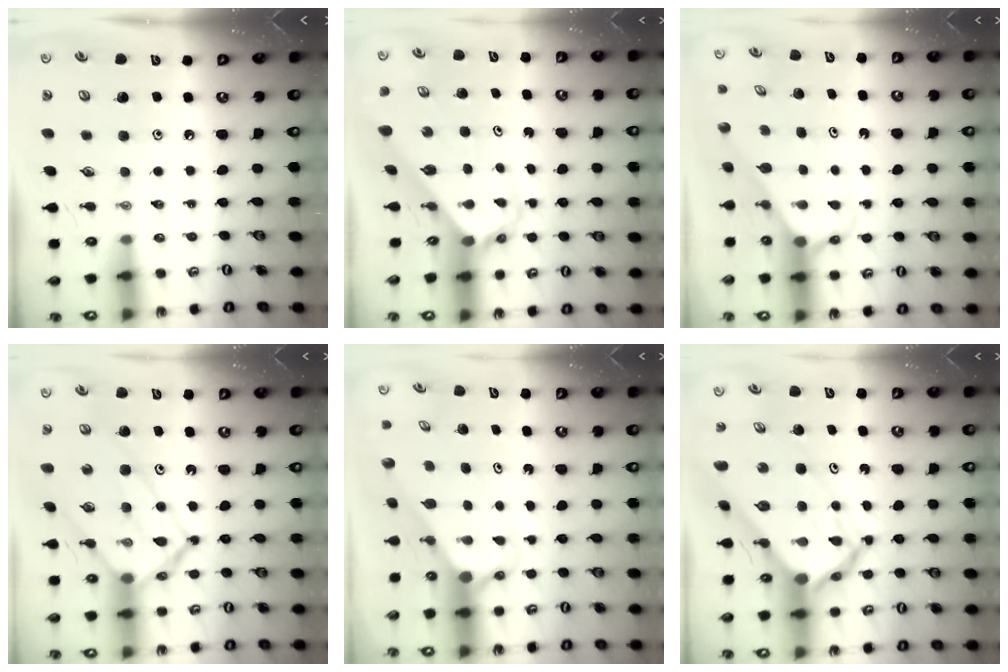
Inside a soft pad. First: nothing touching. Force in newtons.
{"total": 2.6, "press": 2.6, "slide": 0.2}
{"total": 2.6, "press": 2.6, "slide": 0.1}
{"total": 16.0, "press": 16.0, "slide": 1.3}
{"total": 2.6, "press": 2.6, "slide": 0.0}
{"total": 11.3, "press": 11.2, "slide": 0.9}